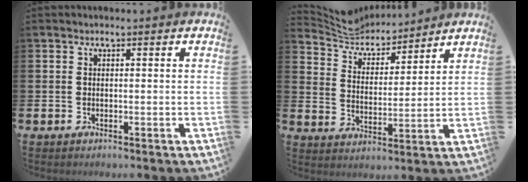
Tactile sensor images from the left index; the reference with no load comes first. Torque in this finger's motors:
{"motor_torque": [-0.44, -0.81, -0.03, 0.01]}